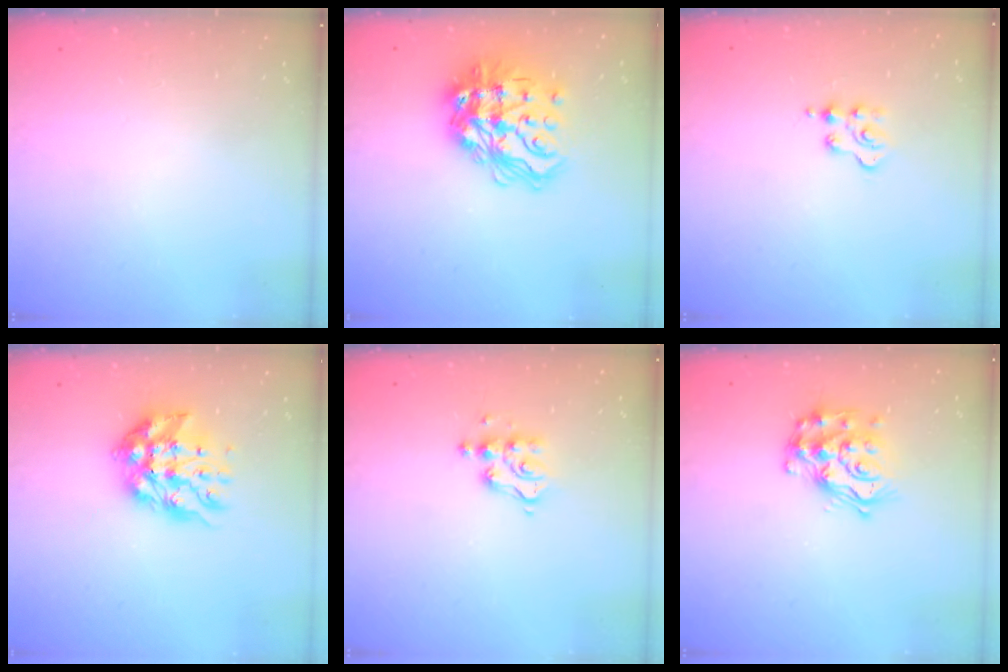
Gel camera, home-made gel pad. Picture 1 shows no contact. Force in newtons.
{"total": 19.8, "press": 19.6, "slide": 2.3}
{"total": 2.5, "press": 2.4, "slide": 0.5}
{"total": 12.5, "press": 12.5, "slide": 1.2}
{"total": 6.0, "press": 6.0, "slide": 0.2}
{"total": 15.3, "press": 15.2, "slide": 1.0}